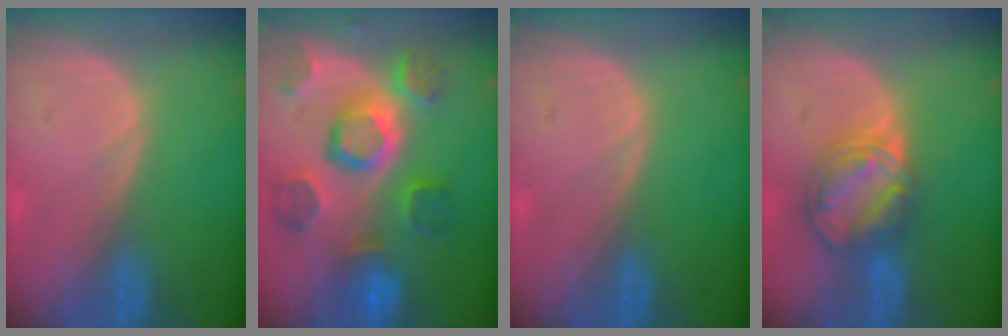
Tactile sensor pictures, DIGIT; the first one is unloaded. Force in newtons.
{"total": 11.2, "press": 9.9, "slide": 5.3}
{"total": 0.0}
{"total": 8.3, "press": 7.1, "slide": 4.4}